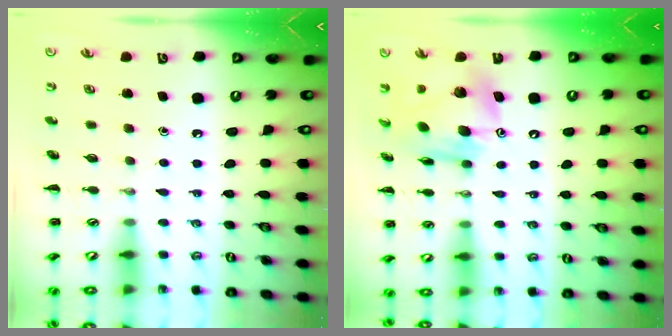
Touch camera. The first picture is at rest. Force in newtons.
{"total": 10.6, "press": 10.1, "slide": 3.3}